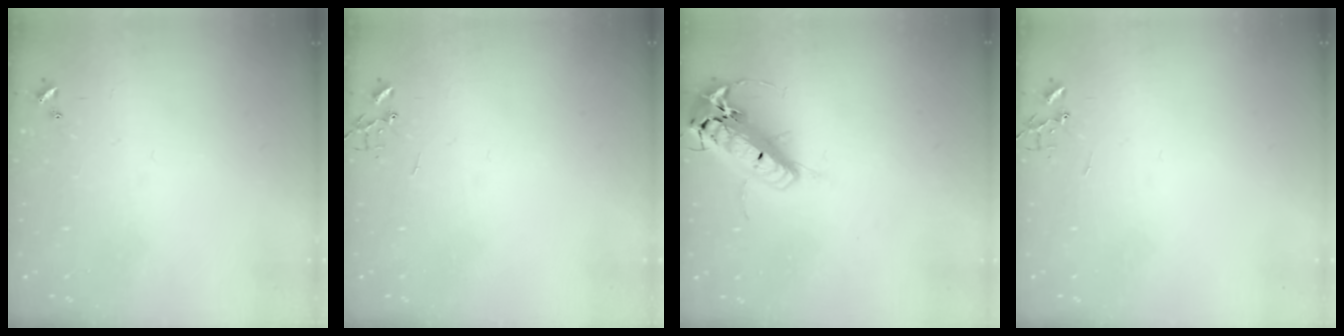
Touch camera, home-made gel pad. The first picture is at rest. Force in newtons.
{"total": 0.0}
{"total": 22.0, "press": 21.5, "slide": 4.5}
{"total": 0.0}